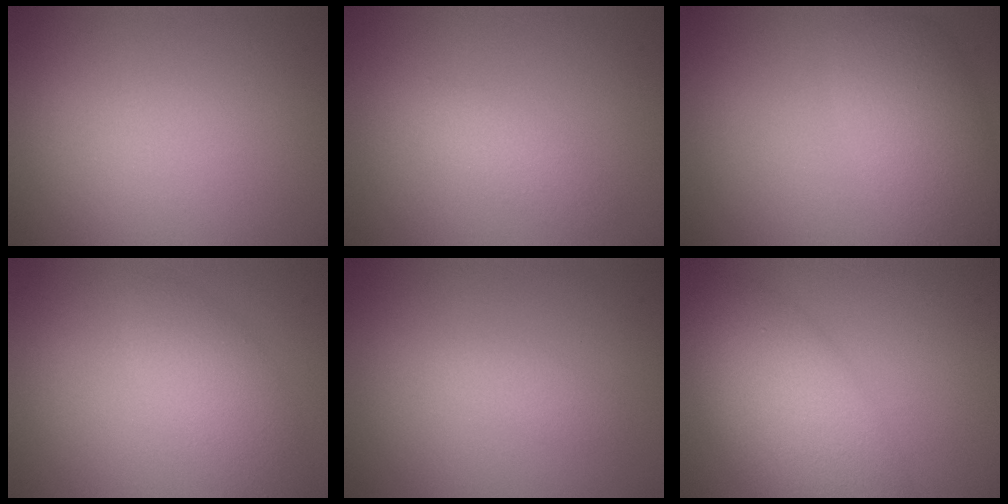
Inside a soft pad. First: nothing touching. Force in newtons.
{"total": 1.6, "press": 1.6, "slide": 0.1}
{"total": 5.0, "press": 5.0, "slide": 0.4}
{"total": 3.1, "press": 3.1, "slide": 0.1}
{"total": 1.1, "press": 1.1, "slide": 0.1}
{"total": 7.8, "press": 7.8, "slide": 0.5}